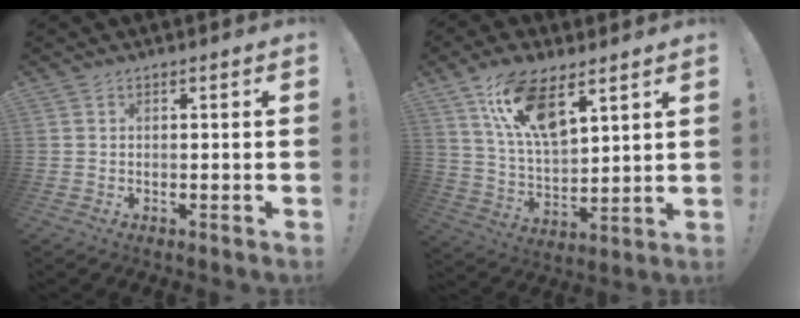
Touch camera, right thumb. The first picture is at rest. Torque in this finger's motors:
{"motor_torque": [0.41, 0.67, 1.30, 0.63, 0.08]}